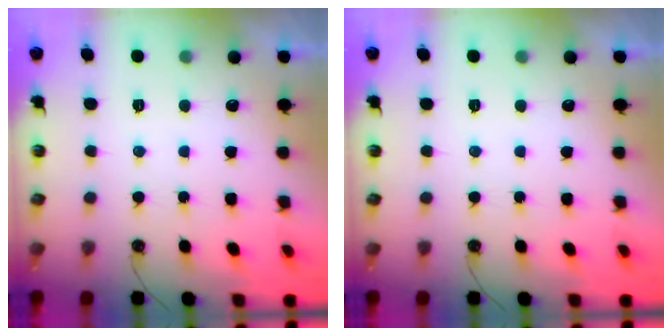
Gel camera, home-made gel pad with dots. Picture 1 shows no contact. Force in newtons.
{"total": 0.0}